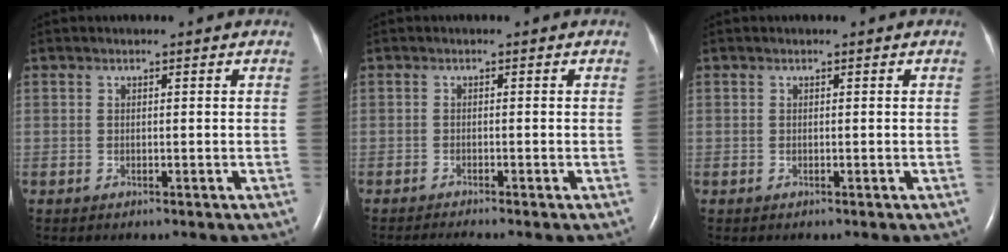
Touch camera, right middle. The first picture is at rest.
{"total": 2.9, "force": [-2.5, -0.6, 1.3], "torque": [-0.021, -0.007, -0.042]}
{"total": 0.0}